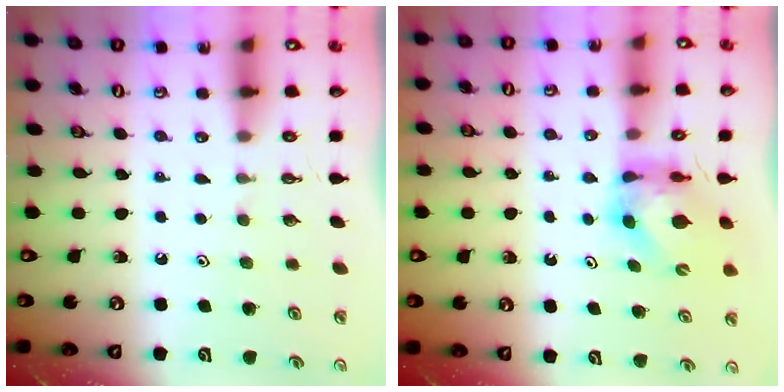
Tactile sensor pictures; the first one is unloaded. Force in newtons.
{"total": 5.7, "press": 5.6, "slide": 0.6}